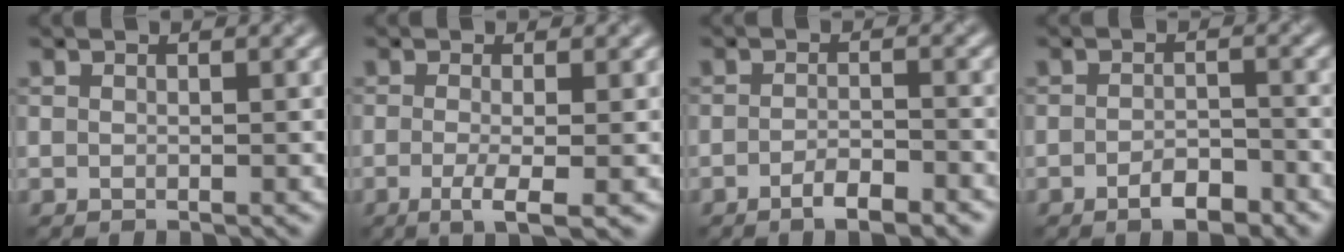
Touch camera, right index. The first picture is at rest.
{"total": 3.4, "force": [-1.0, 0.8, 3.2], "torque": [-0.056, -0.009, -0.019]}
{"total": 2.7, "force": [-1.8, 0.7, 2.0], "torque": [-0.035, 0.001, -0.032]}
{"total": 2.7, "force": [-1.7, 1.0, 1.8], "torque": [-0.026, 0.003, -0.029]}